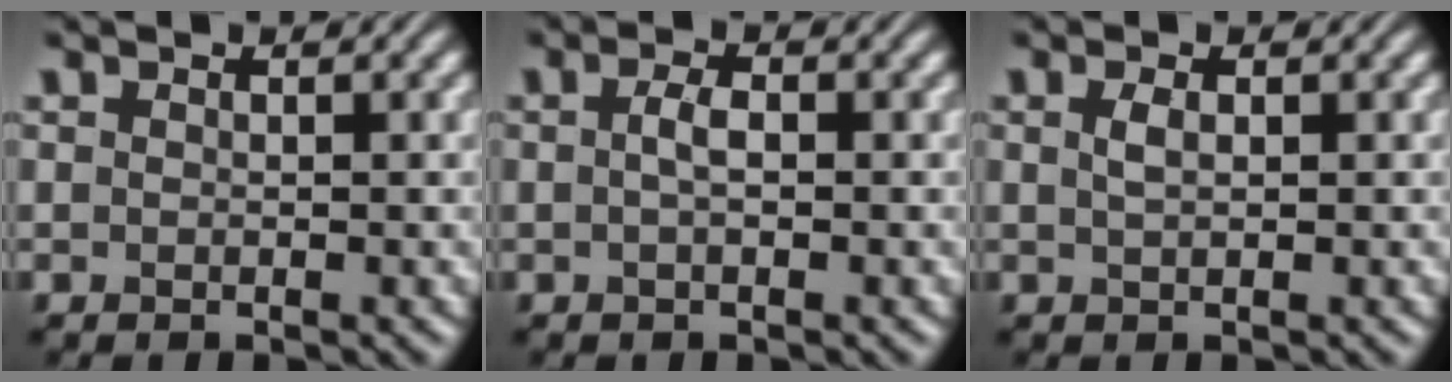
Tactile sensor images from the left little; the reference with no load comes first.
{"total": 1.4, "force": [-0.1, 0.5, 1.3], "torque": [-0.029, 0.002, -0.003]}
{"total": 1.0, "force": [0.3, 0.4, 0.9], "torque": [-0.020, 0.002, 0.006]}